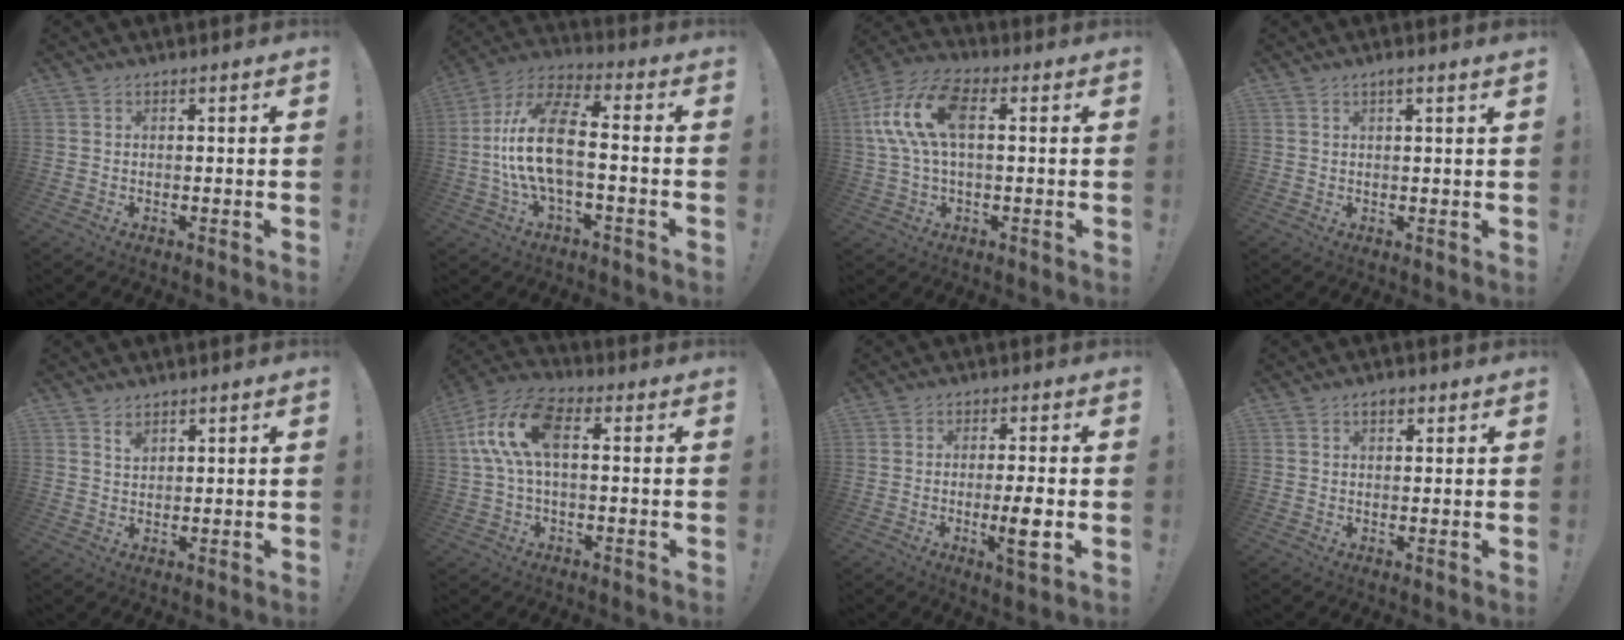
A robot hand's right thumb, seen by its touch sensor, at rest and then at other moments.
{"total": 16.3, "force": [-1.4, 6.7, 14.8], "torque": [-0.290, 0.009, -0.027]}
{"total": 14.8, "force": [2.5, 7.9, 12.3], "torque": [-0.263, 0.012, 0.044]}
{"total": 1.7, "force": [1.0, -0.2, 1.3], "torque": [-0.024, -0.002, 0.015]}
{"total": 2.3, "force": [1.8, 1.2, 0.9], "torque": [0.000, -0.015, 0.029]}
{"total": 13.3, "force": [2.1, 6.6, 11.4], "torque": [-0.239, 0.010, 0.040]}
{"total": 6.9, "force": [-2.0, 0.6, 6.6], "torque": [-0.095, -0.011, -0.036]}
{"total": 2.4, "force": [1.2, 1.3, 1.7], "torque": [-0.024, -0.001, 0.019]}